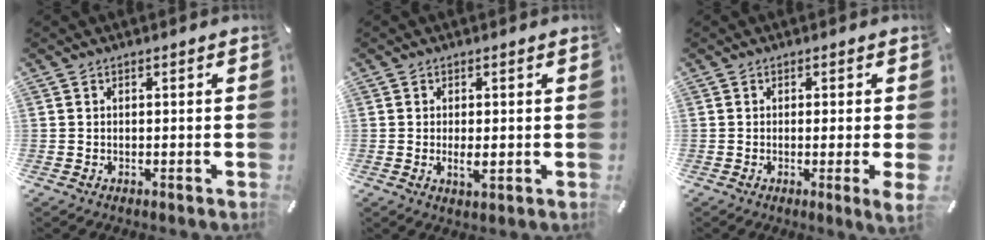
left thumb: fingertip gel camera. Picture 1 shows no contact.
{"total": 3.3, "force": [-0.1, 0.9, 3.2], "torque": [-0.047, -0.005, -0.003]}
{"total": 4.4, "force": [-0.5, -0.1, 4.4], "torque": [-0.070, -0.015, -0.005]}